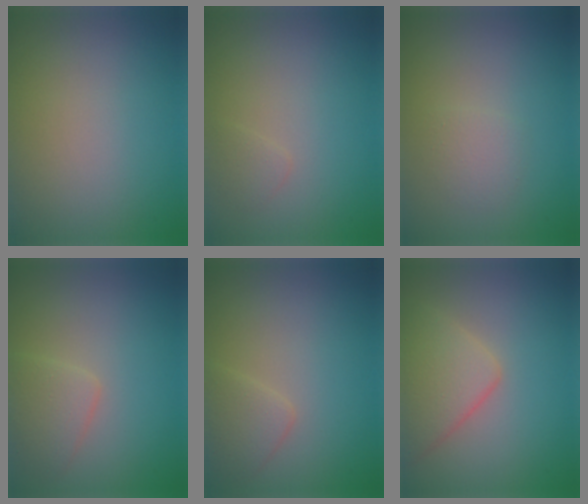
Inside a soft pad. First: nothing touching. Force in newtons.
{"total": 0.8, "press": 0.8, "slide": 0.1}
{"total": 1.4, "press": 1.4, "slide": 0.0}
{"total": 2.4, "press": 2.4, "slide": 0.0}
{"total": 2.0, "press": 2.0, "slide": 0.0}
{"total": 4.4, "press": 4.4, "slide": 0.2}